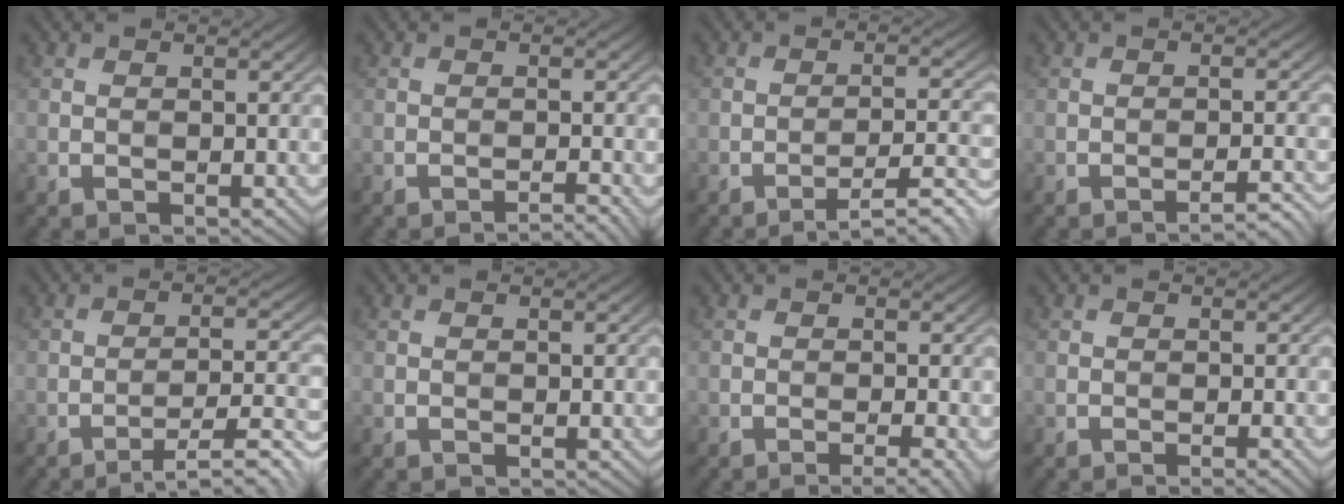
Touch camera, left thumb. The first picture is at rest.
{"total": 2.0, "force": [-1.5, 0.1, 1.3], "torque": [-0.014, 0.007, -0.030]}
{"total": 6.8, "force": [-4.9, 1.1, 4.6], "torque": [-0.080, 0.013, -0.070]}
{"total": 3.0, "force": [-2.4, 0.2, 1.8], "torque": [-0.025, 0.012, -0.042]}
{"total": 7.5, "force": [-5.5, 1.2, 4.9], "torque": [-0.088, 0.014, -0.079]}
{"total": 0.0}
{"total": 3.0, "force": [-1.7, 0.5, 2.4], "torque": [-0.031, 0.006, -0.029]}
{"total": 1.2, "force": [-0.7, 0.1, 1.0], "torque": [-0.012, 0.002, -0.015]}